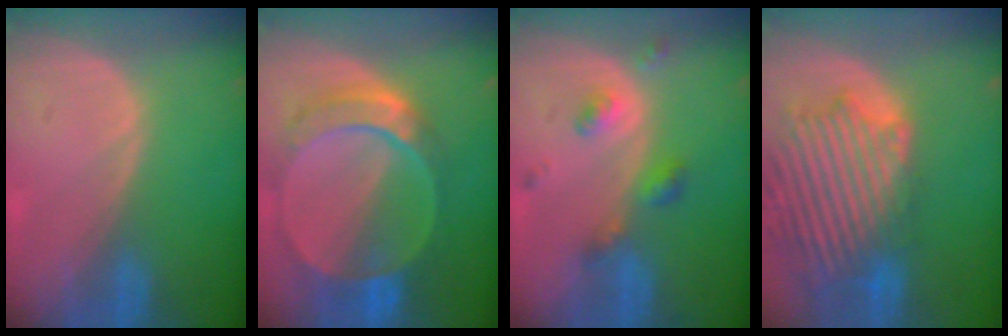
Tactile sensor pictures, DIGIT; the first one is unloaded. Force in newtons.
{"total": 9.8, "press": 8.4, "slide": 5.0}
{"total": 5.1, "press": 4.5, "slide": 2.5}
{"total": 14.2, "press": 12.2, "slide": 7.4}